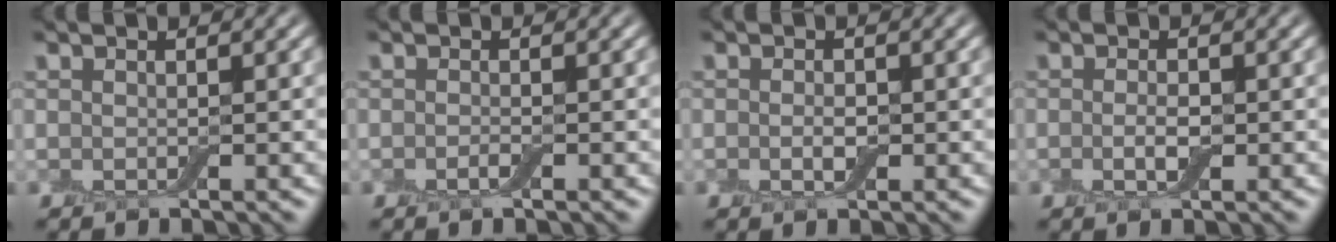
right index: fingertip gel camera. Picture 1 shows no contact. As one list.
[{"total": 0.7, "force": [-0.4, 0.1, 0.6], "torque": [-0.014, -0.002, -0.008]}, {"total": 1.3, "force": [-0.2, 0.7, 1.1], "torque": [-0.022, 0.000, -0.005]}, {"total": 1.6, "force": [-0.3, 0.7, 1.5], "torque": [-0.032, -0.003, -0.008]}]